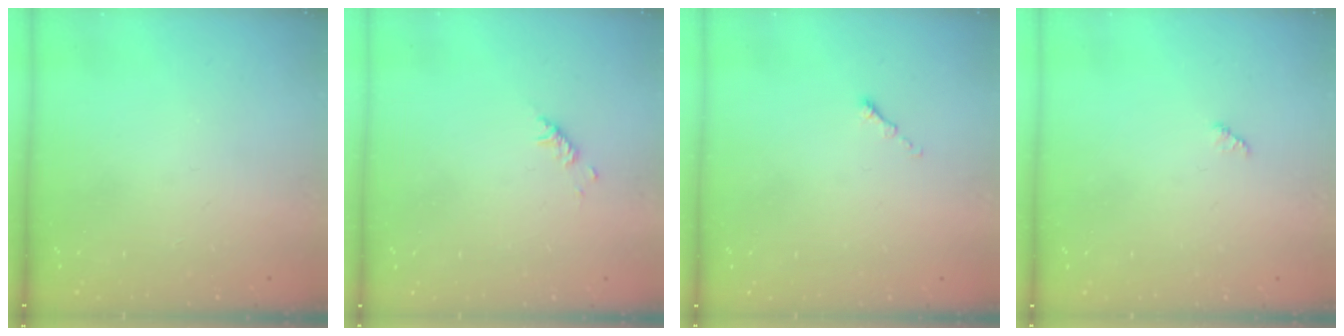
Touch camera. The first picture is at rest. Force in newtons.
{"total": 2.9, "press": 2.9, "slide": 0.6}
{"total": 0.0}
{"total": 1.3, "press": 1.3, "slide": 0.2}